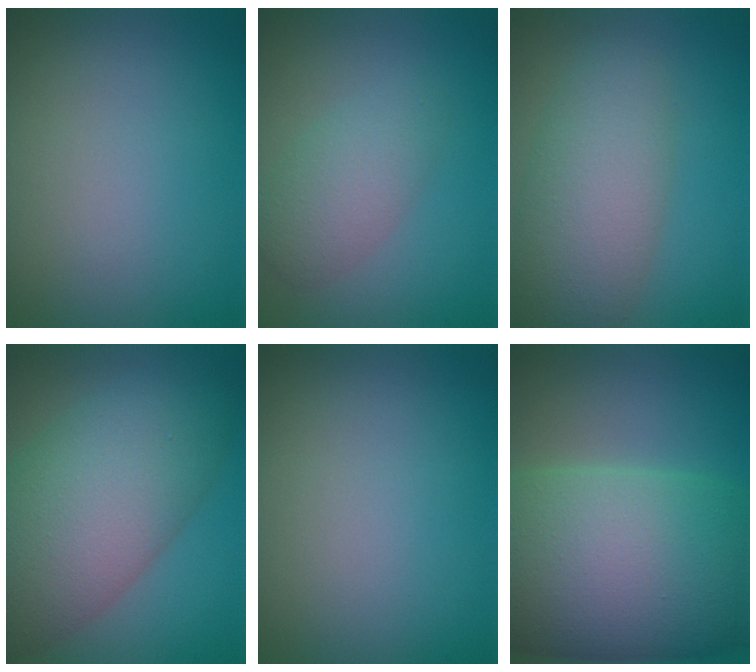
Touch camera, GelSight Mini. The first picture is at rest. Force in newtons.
{"total": 3.2, "press": 3.2, "slide": 0.1}
{"total": 5.7, "press": 5.7, "slide": 0.3}
{"total": 10.1, "press": 10.1, "slide": 0.2}
{"total": 0.0}
{"total": 15.4, "press": 15.4, "slide": 0.4}